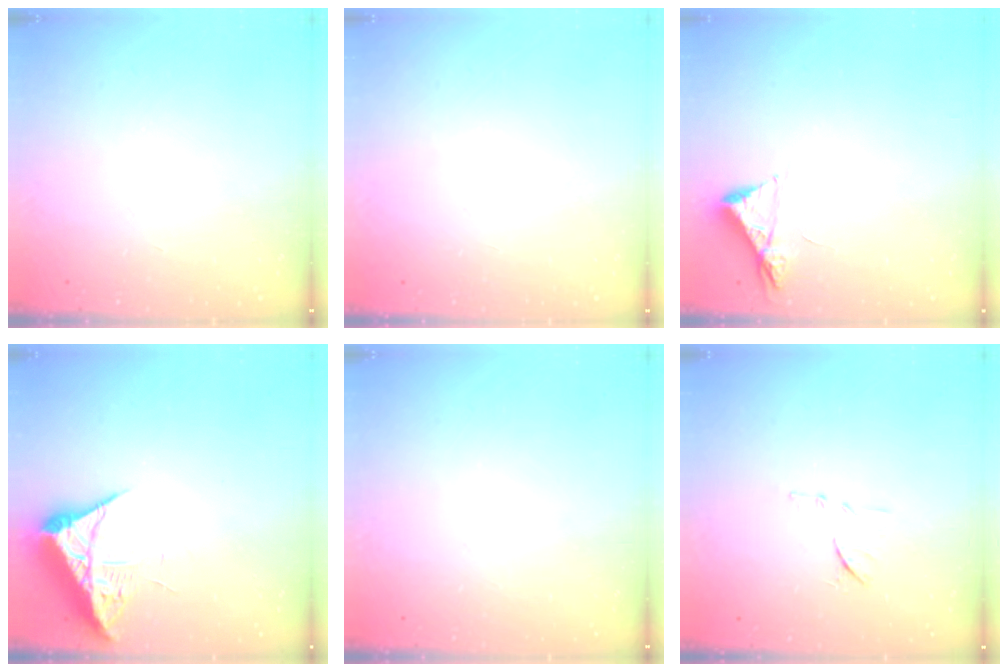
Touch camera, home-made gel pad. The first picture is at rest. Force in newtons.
{"total": 1.5, "press": 1.5, "slide": 0.1}
{"total": 4.5, "press": 4.4, "slide": 0.5}
{"total": 7.2, "press": 7.2, "slide": 0.8}
{"total": 0.0}
{"total": 8.2, "press": 8.2, "slide": 0.6}